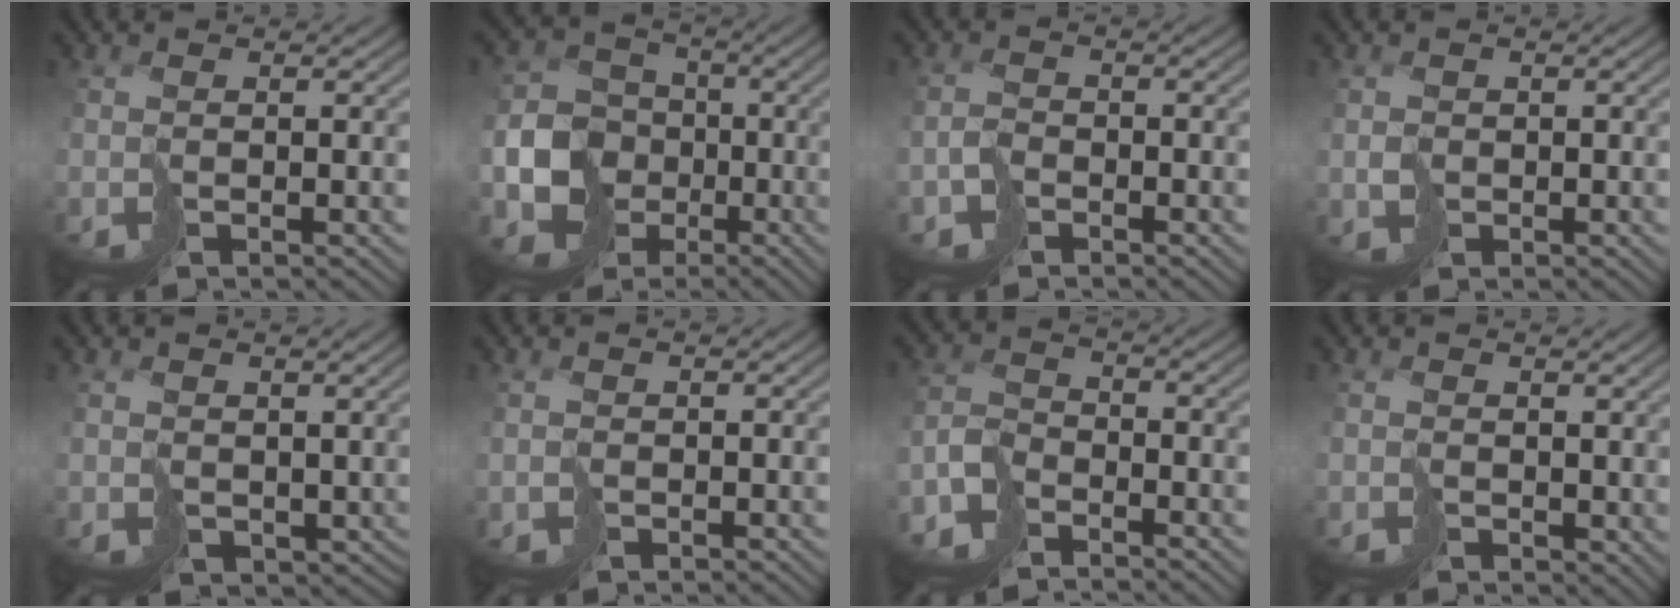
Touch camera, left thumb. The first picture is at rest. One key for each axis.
{"total": 8.9, "fx": -3.1, "fy": 7.6, "fz": 3.4, "tx": -0.068, "ty": -0.025, "tz": -0.071}
{"total": 2.4, "fx": -1.9, "fy": 1.5, "fz": 0.2, "tx": -0.001, "ty": -0.001, "tz": -0.045}
{"total": 1.8, "fx": -0.3, "fy": 1.7, "fz": 0.4, "tx": -0.007, "ty": -0.005, "tz": -0.006}
{"total": 2.7, "fx": 0.9, "fy": 2.2, "fz": 1.2, "tx": -0.038, "ty": -0.016, "tz": 0.021}
{"total": 0.8, "fx": -0.2, "fy": 0.8, "fz": 0.1, "tx": -0.005, "ty": -0.005, "tz": -0.004}
{"total": 4.6, "fx": -4.1, "fy": 2.0, "fz": 0.8, "tx": -0.010, "ty": -0.002, "tz": -0.095}
{"total": 1.8, "fx": 1.0, "fy": 1.3, "fz": 0.6, "tx": -0.017, "ty": -0.005, "tz": 0.022}